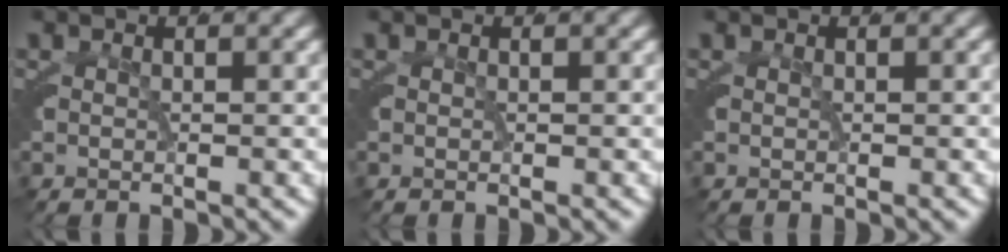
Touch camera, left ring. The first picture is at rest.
{"total": 0.0}
{"total": 0.0}